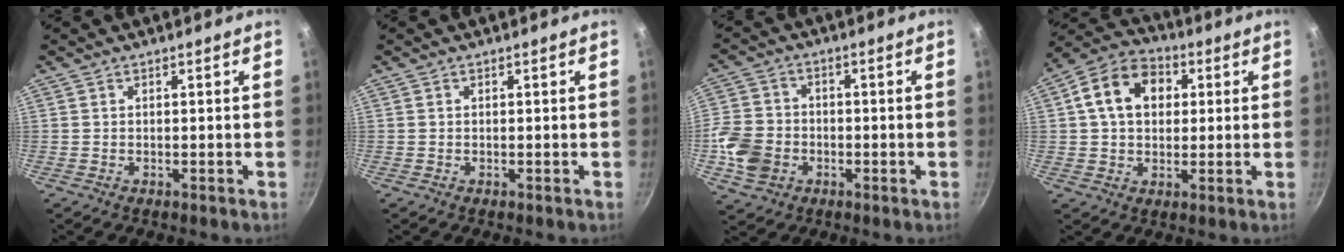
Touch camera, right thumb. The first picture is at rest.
{"total": 0.0}
{"total": 9.8, "force": [-2.6, 8.0, 4.9], "torque": [-0.084, 0.021, -0.060]}
{"total": 12.7, "force": [2.9, 9.5, 8.0], "torque": [-0.109, 0.020, 0.031]}